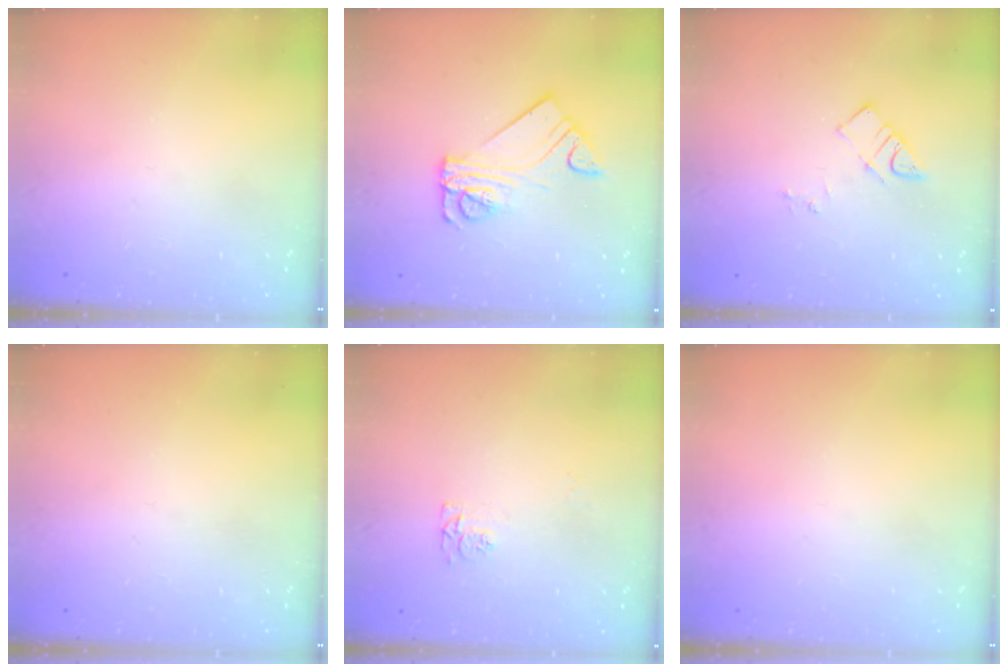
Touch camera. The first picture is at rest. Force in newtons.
{"total": 11.4, "press": 11.3, "slide": 1.2}
{"total": 3.4, "press": 3.4, "slide": 0.2}
{"total": 0.0}
{"total": 4.3, "press": 4.3, "slide": 0.8}
{"total": 0.0}